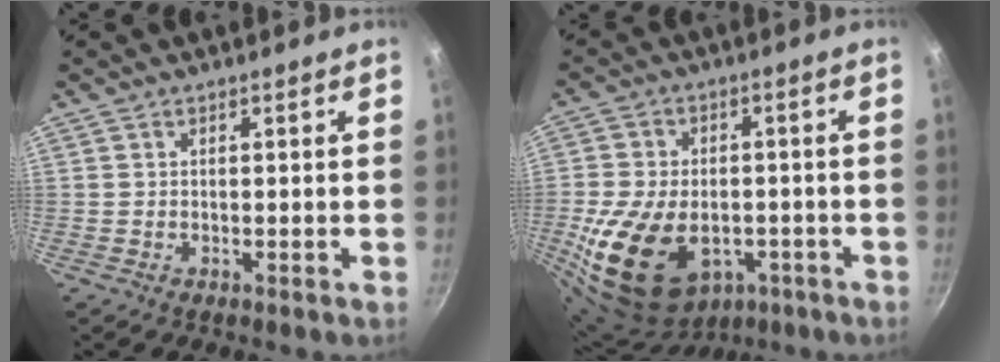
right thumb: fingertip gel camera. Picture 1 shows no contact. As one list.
[{"total": 19.4, "force": [-5.5, 13.3, 13.1], "torque": [-0.237, 0.017, -0.076]}]